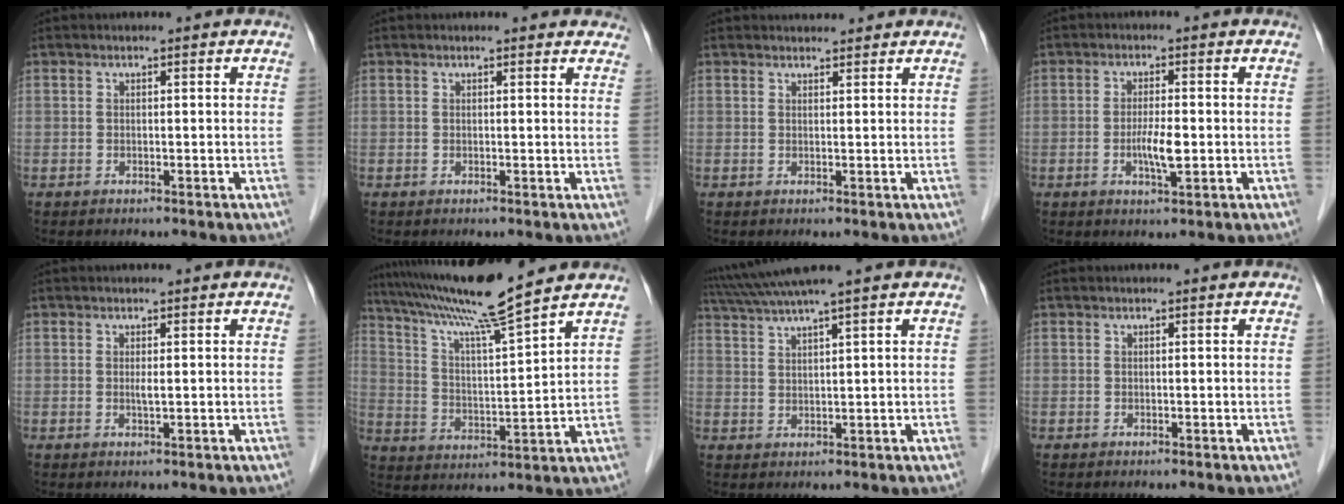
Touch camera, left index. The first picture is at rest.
{"total": 4.2, "force": [3.8, 0.9, 1.7], "torque": [-0.018, 0.019, 0.030]}
{"total": 3.3, "force": [3.2, 0.5, 0.8], "torque": [-0.014, 0.022, 0.045]}
{"total": 4.1, "force": [-0.7, 0.5, 4.0], "torque": [-0.075, -0.005, -0.012]}
{"total": 1.2, "force": [0.2, -0.1, 1.1], "torque": [-0.026, -0.001, 0.003]}
{"total": 14.3, "force": [12.1, -1.8, 7.3], "torque": [-0.135, 0.007, 0.208]}
{"total": 7.2, "force": [5.9, -1.9, 3.6], "torque": [-0.067, 0.023, 0.106]}
{"total": 0.0}